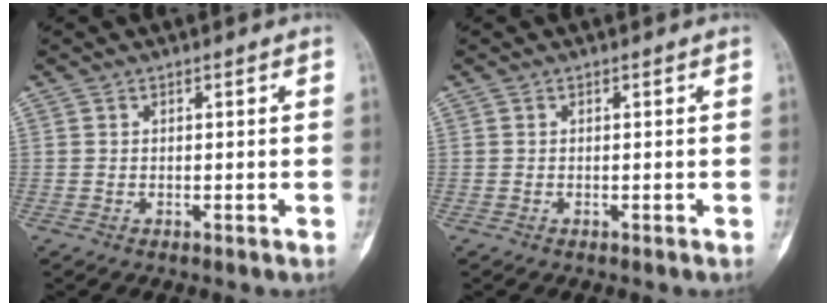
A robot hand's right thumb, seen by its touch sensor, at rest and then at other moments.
{"total": 0.0}